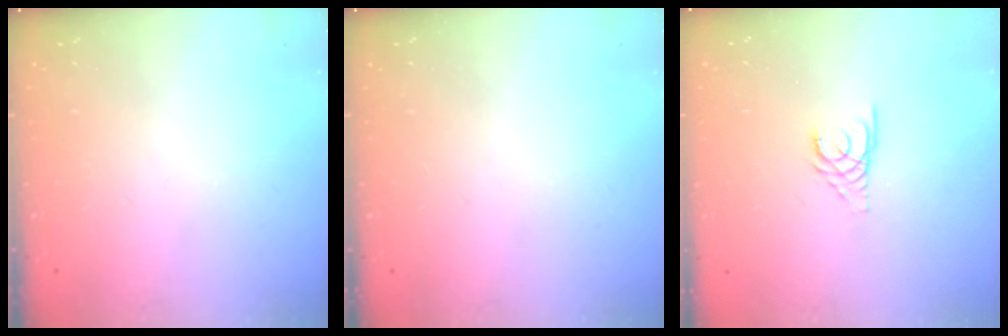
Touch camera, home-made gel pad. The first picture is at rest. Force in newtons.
{"total": 0.0}
{"total": 2.7, "press": 2.7, "slide": 0.3}